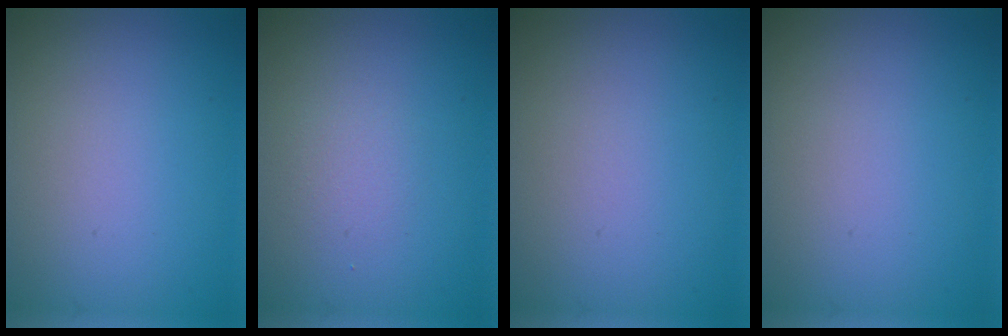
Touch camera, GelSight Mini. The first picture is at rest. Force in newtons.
{"total": 1.2, "press": 1.2, "slide": 0.1}
{"total": 0.0}
{"total": 0.0}